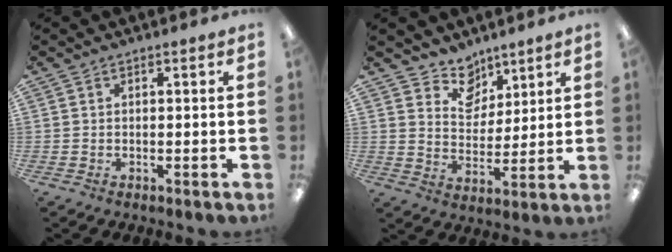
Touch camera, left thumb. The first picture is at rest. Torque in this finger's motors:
{"motor_torque": [0.17, 0.27, -0.30, -0.42, -0.02]}